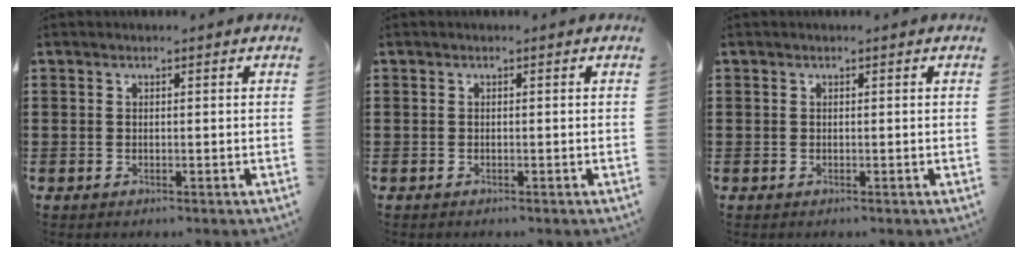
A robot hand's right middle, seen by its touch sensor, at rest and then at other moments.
{"total": 0.0}
{"total": 0.0}